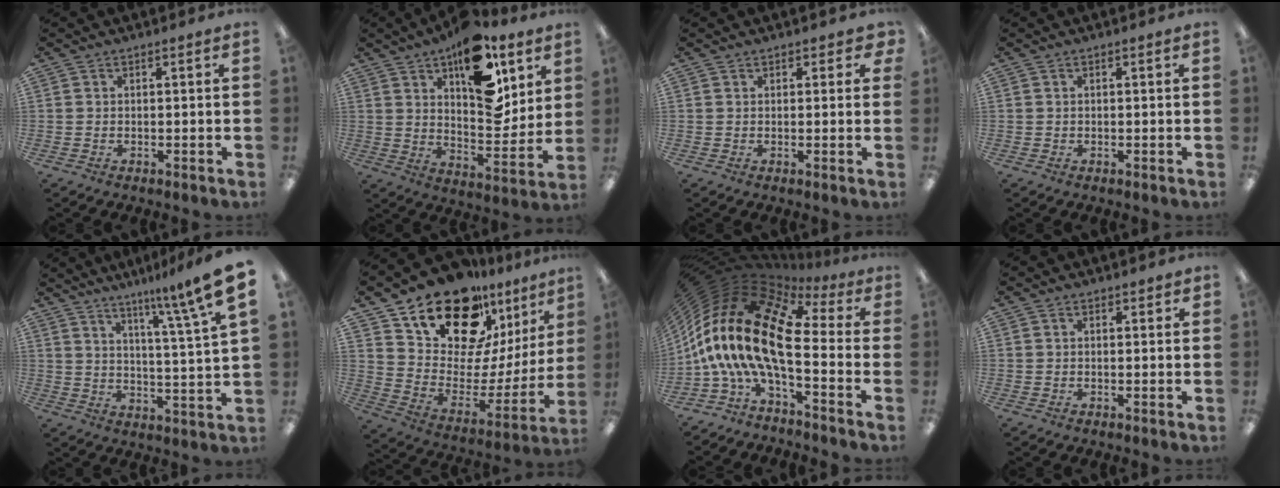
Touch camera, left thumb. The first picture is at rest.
{"total": 18.9, "force": [11.2, 8.5, 12.6], "torque": [-0.168, -0.067, 0.184]}
{"total": 1.9, "force": [1.1, 1.3, 0.8], "torque": [0.000, -0.003, 0.017]}
{"total": 0.0}
{"total": 11.6, "force": [8.4, -0.1, 8.0], "torque": [-0.126, -0.057, 0.128]}
{"total": 21.1, "force": [16.8, 9.7, 8.3], "torque": [-0.141, -0.126, 0.300]}
{"total": 21.3, "force": [-1.0, 9.8, 18.9], "torque": [-0.422, -0.018, -0.020]}
{"total": 0.8, "force": [0.1, 0.5, 0.6], "torque": [-0.003, -0.002, 0.001]}